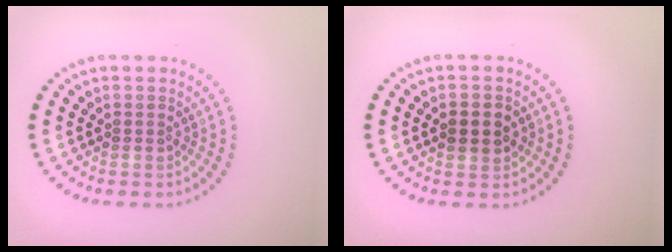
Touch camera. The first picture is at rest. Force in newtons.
{"total": 2.1, "press": 2.1, "slide": 0.1}